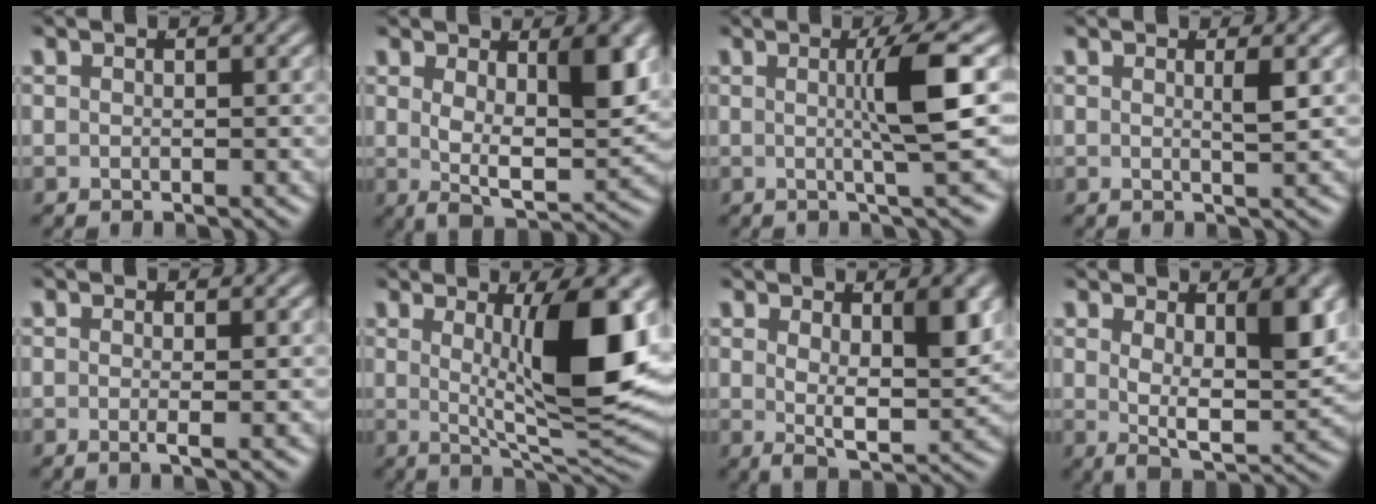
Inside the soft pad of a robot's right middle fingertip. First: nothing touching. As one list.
[{"total": 6.1, "force": [1.0, 2.1, 5.7], "torque": [-0.093, -0.023, 0.027]}, {"total": 4.4, "force": [0.2, -1.1, 4.3], "torque": [-0.071, -0.001, 0.001]}, {"total": 1.5, "force": [0.4, -0.8, 1.2], "torque": [-0.018, -0.007, 0.009]}, {"total": 1.1, "force": [-0.2, -0.6, 0.9], "torque": [-0.017, -0.004, -0.005]}, {"total": 9.2, "force": [1.4, 1.5, 9.0], "torque": [-0.135, -0.008, 0.029]}, {"total": 4.5, "force": [1.1, 1.0, 4.2], "torque": [-0.069, -0.026, 0.031]}, {"total": 5.6, "force": [1.2, 1.6, 5.2], "torque": [-0.086, -0.023, 0.031]}]